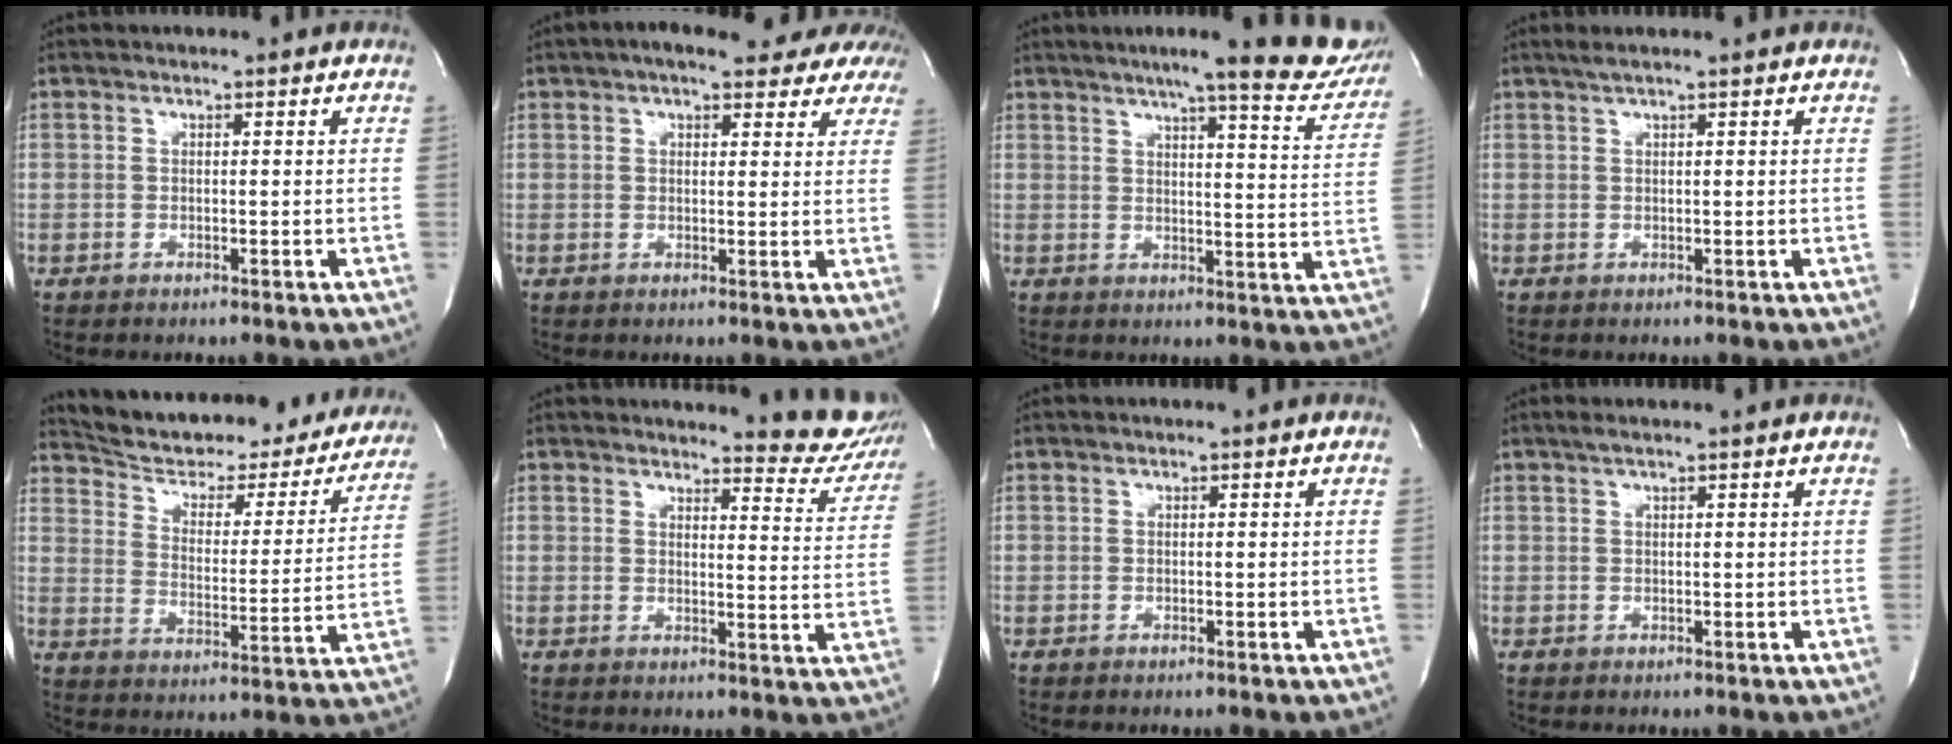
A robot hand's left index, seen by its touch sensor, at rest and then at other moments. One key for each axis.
{"total": 14.3, "fx": 12.1, "fy": 4.3, "fz": 6.2, "tx": -0.069, "ty": 0.030, "tz": 0.136}
{"total": 16.8, "fx": 14.1, "fy": 1.5, "fz": 8.9, "tx": -0.109, "ty": -0.027, "tz": 0.162}
{"total": 3.3, "fx": 2.6, "fy": -0.4, "fz": 1.9, "tx": -0.028, "ty": 0.023, "tz": 0.046}
{"total": 26.7, "fx": 23.8, "fy": 7.6, "fz": 9.6, "tx": -0.143, "ty": -0.032, "tz": 0.303}
{"total": 10.4, "fx": 10.1, "fy": 2.0, "fz": 1.8, "tx": 0.000, "ty": -0.052, "tz": 0.092}
{"total": 0.0}
{"total": 2.3, "fx": 1.9, "fy": -0.2, "fz": 1.3, "tx": -0.023, "ty": 0.022, "tz": 0.035}